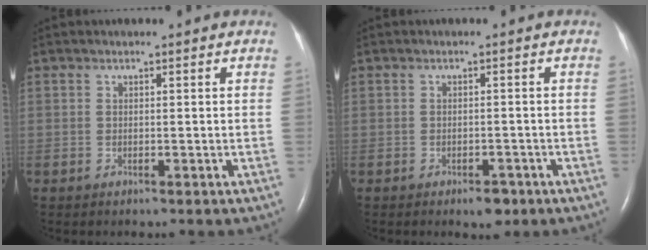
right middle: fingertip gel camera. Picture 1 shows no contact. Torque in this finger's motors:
{"motor_torque": [0.32, -0.25, 0.01, 0.00]}